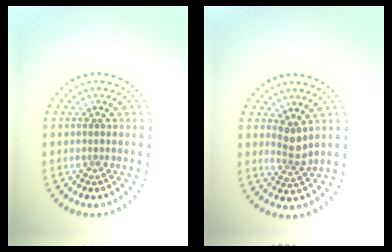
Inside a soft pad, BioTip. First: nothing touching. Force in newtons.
{"total": 2.1, "press": 1.6, "slide": 1.4}